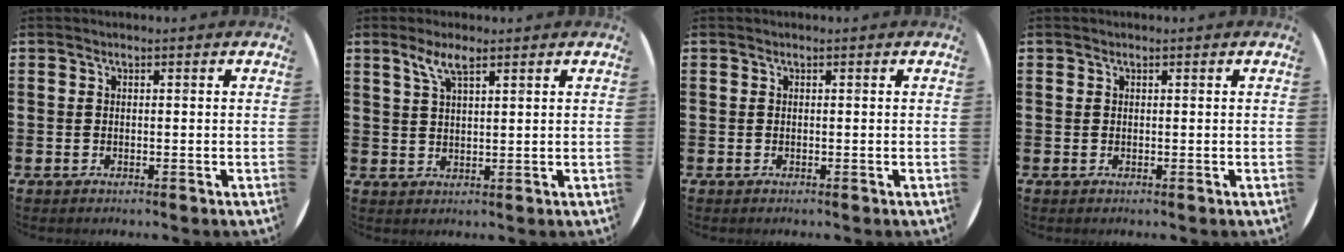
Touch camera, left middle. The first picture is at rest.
{"total": 3.8, "force": [2.6, 0.9, 2.7], "torque": [-0.059, 0.005, 0.046]}
{"total": 0.0}
{"total": 0.0}